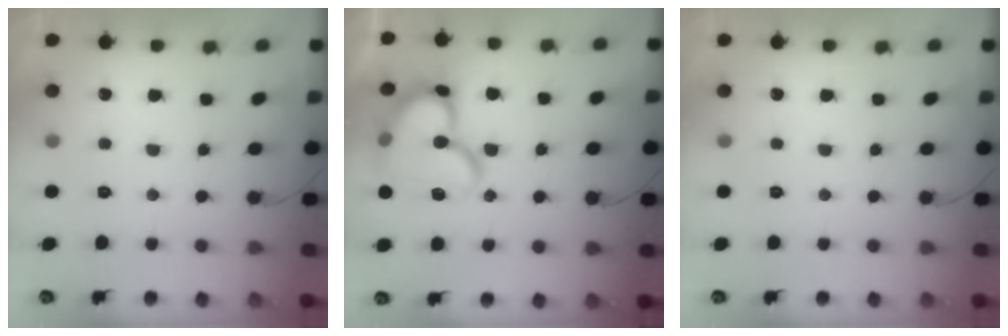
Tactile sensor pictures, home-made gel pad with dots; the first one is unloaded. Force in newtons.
{"total": 20.6, "press": 20.4, "slide": 2.6}
{"total": 0.0}